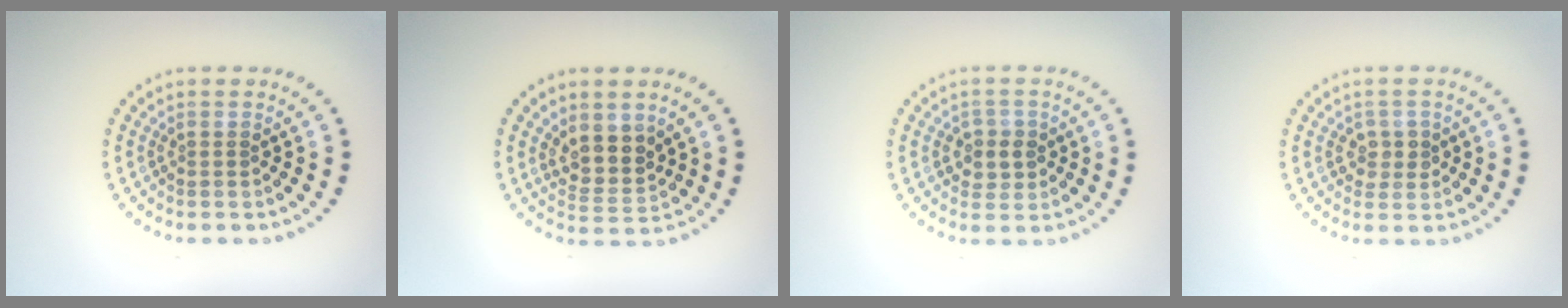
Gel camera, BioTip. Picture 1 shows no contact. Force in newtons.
{"total": 3.2, "press": 2.7, "slide": 1.8}
{"total": 2.2, "press": 2.1, "slide": 0.7}
{"total": 1.8, "press": 1.8, "slide": 0.4}